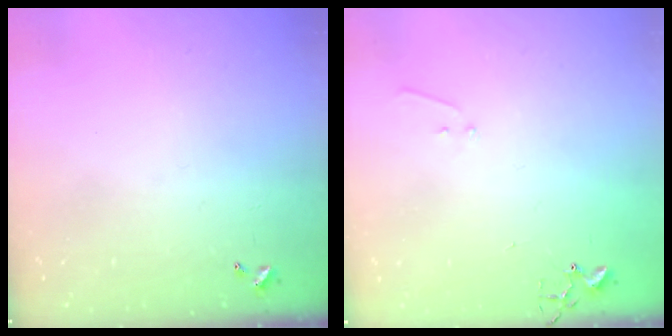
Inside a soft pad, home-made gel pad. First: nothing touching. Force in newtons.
{"total": 5.7, "press": 5.7, "slide": 0.7}